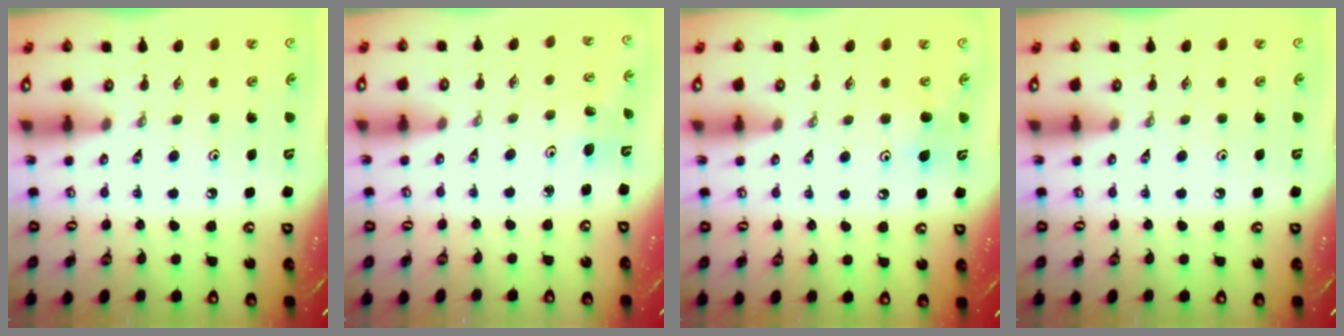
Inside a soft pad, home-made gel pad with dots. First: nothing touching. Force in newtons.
{"total": 2.1, "press": 2.1, "slide": 0.2}
{"total": 5.9, "press": 5.8, "slide": 1.1}
{"total": 0.0}